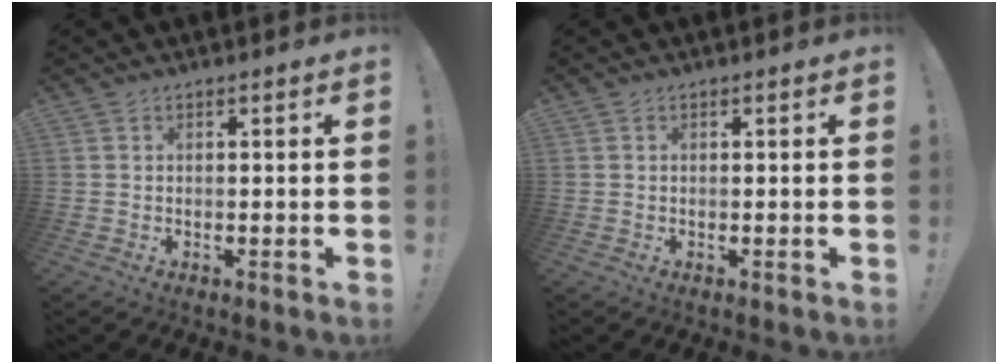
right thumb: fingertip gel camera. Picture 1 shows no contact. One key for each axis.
{"total": 0.0}